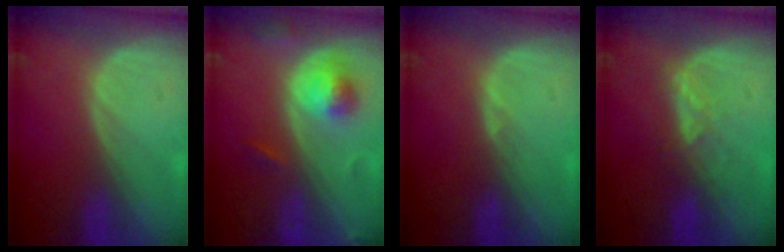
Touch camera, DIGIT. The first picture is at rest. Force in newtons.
{"total": 5.4, "press": 4.9, "slide": 2.3}
{"total": 0.6, "press": 0.5, "slide": 0.3}
{"total": 2.9, "press": 2.8, "slide": 0.7}